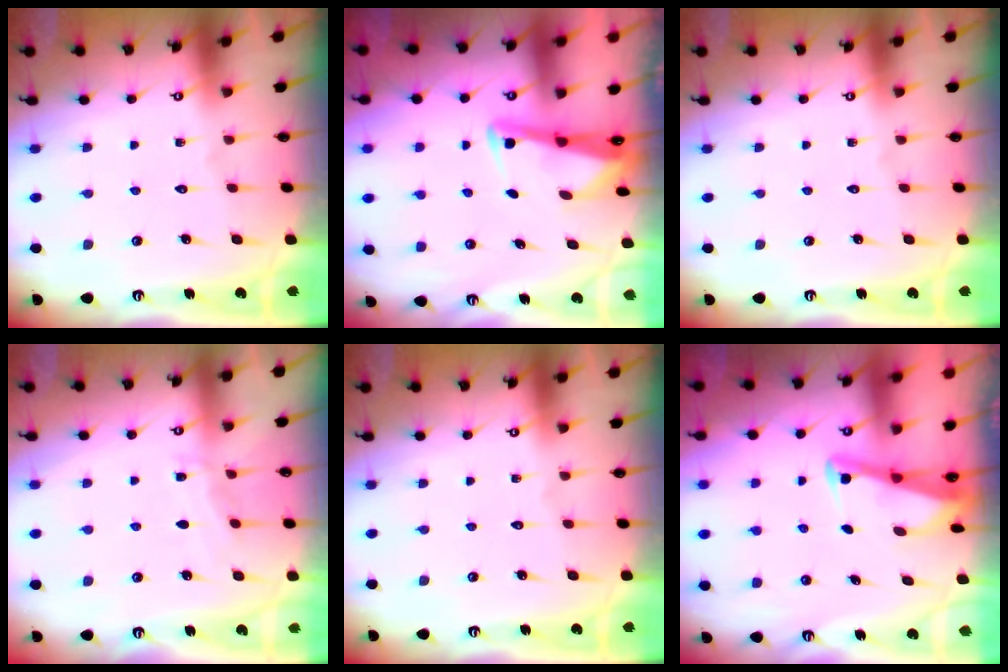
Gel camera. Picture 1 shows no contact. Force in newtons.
{"total": 3.0, "press": 3.0, "slide": 0.6}
{"total": 0.0}
{"total": 5.5, "press": 5.4, "slide": 0.6}
{"total": 0.0}
{"total": 2.7, "press": 2.7, "slide": 0.3}